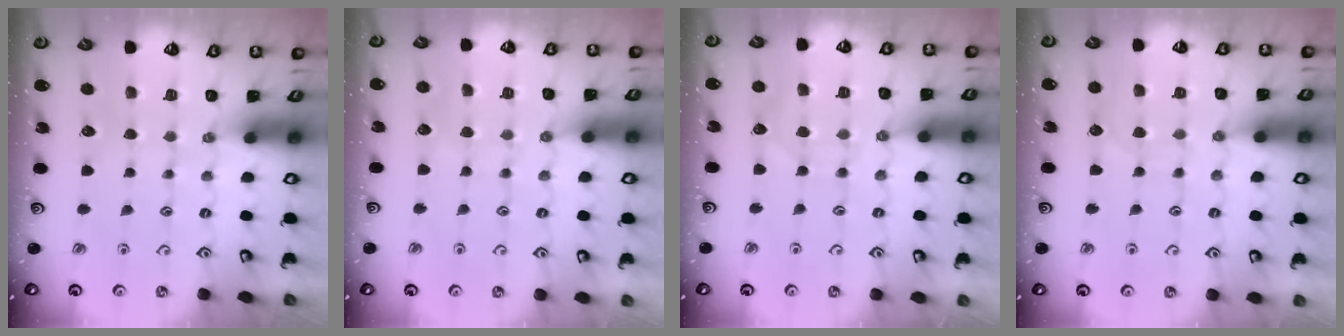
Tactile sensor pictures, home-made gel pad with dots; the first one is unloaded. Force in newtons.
{"total": 4.7, "press": 4.7, "slide": 0.4}
{"total": 5.7, "press": 5.7, "slide": 0.6}
{"total": 6.3, "press": 6.3, "slide": 0.6}